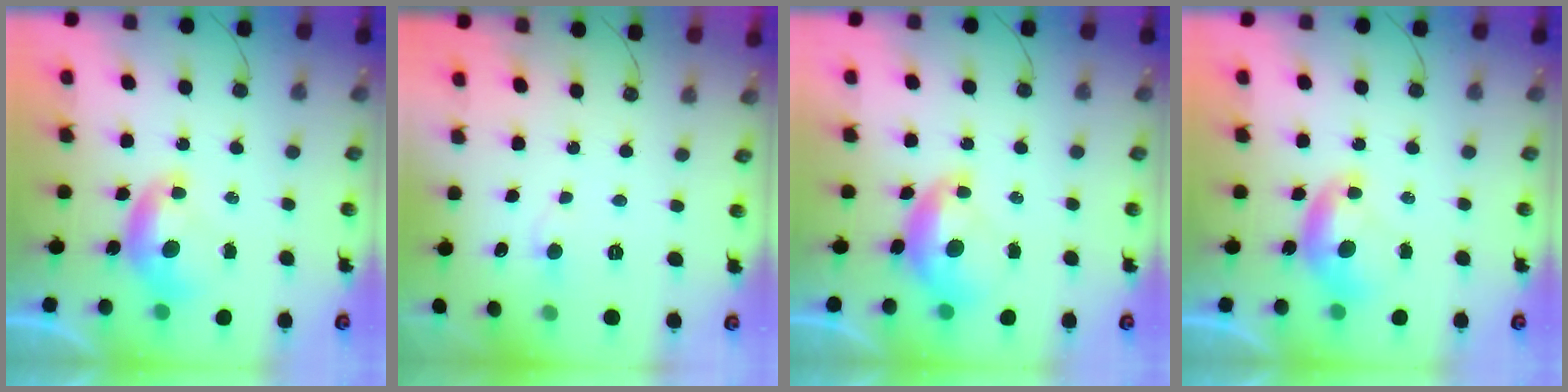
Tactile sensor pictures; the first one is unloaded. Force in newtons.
{"total": 1.3, "press": 1.2, "slide": 0.7}
{"total": 1.3, "press": 1.3, "slide": 0.2}
{"total": 0.0}